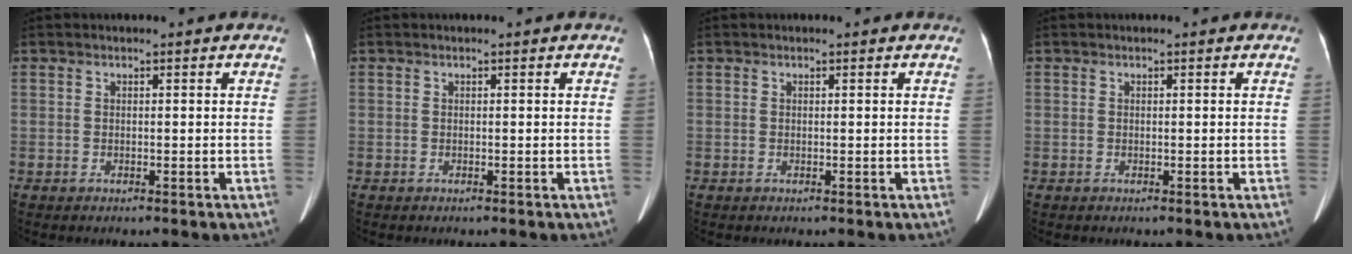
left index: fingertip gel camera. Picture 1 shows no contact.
{"total": 0.0}
{"total": 0.0}
{"total": 0.0}